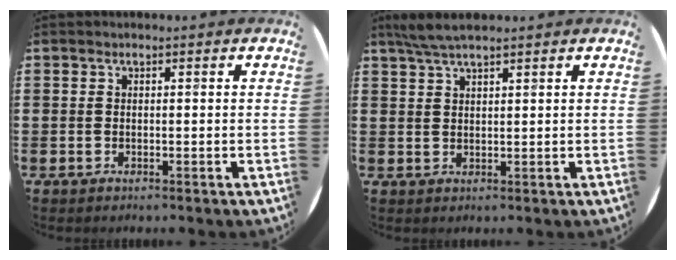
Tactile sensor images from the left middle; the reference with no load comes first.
{"total": 3.3, "force": [2.7, 0.3, 1.8], "torque": [-0.040, 0.003, 0.050]}